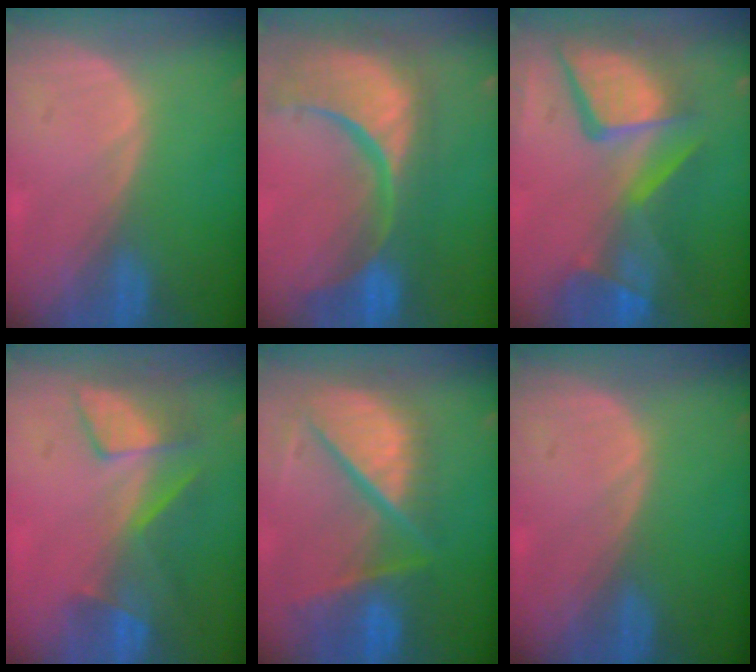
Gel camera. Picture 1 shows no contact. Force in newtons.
{"total": 15.5, "press": 12.2, "slide": 9.5}
{"total": 13.3, "press": 11.0, "slide": 7.6}
{"total": 8.5, "press": 7.2, "slide": 4.5}
{"total": 11.7, "press": 10.0, "slide": 6.1}
{"total": 0.0}